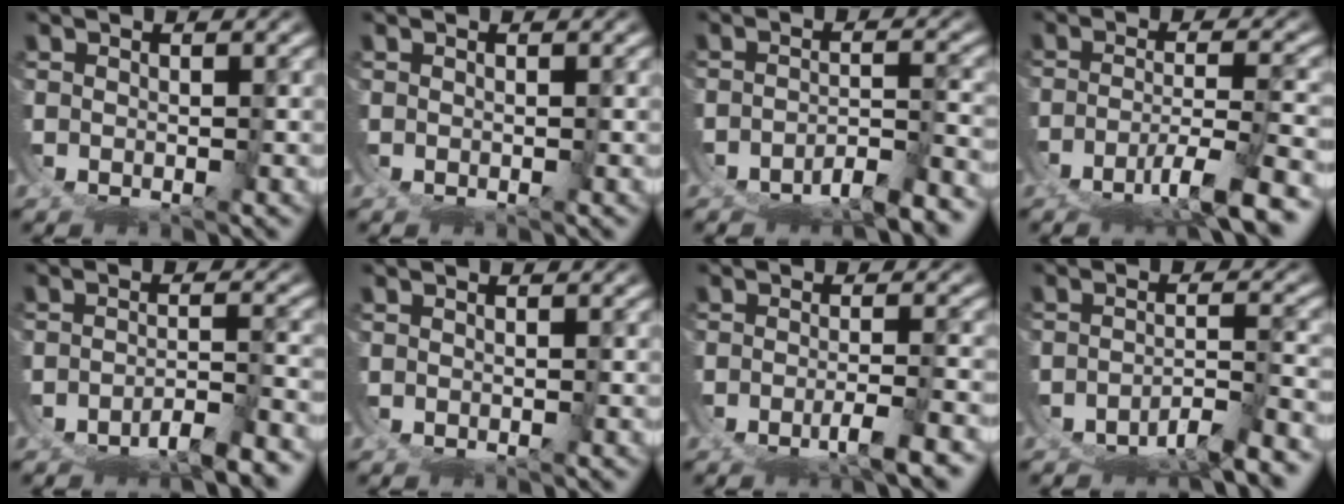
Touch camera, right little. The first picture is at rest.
{"total": 0.0}
{"total": 5.7, "force": [-4.5, 2.5, 2.3], "torque": [-0.045, -0.023, -0.064]}
{"total": 5.9, "force": [-3.8, 0.6, 4.4], "torque": [-0.073, -0.020, -0.043]}
{"total": 5.0, "force": [-3.9, 2.1, 2.3], "torque": [-0.043, -0.021, -0.054]}
{"total": 0.0}
{"total": 3.1, "force": [-1.9, -0.4, 2.4], "torque": [-0.039, -0.014, -0.019]}
{"total": 5.0, "force": [-3.9, 2.0, 2.3], "torque": [-0.041, -0.018, -0.056]}